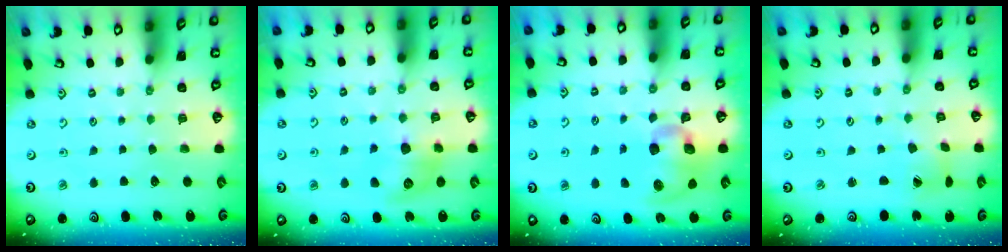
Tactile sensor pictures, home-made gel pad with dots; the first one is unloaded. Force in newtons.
{"total": 9.7, "press": 9.7, "slide": 0.6}
{"total": 12.5, "press": 12.3, "slide": 1.9}
{"total": 2.6, "press": 2.6, "slide": 0.3}